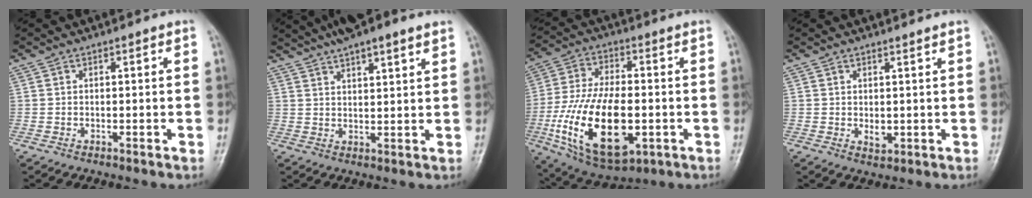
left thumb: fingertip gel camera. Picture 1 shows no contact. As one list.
[{"total": 10.5, "force": [7.6, 2.2, 6.9], "torque": [-0.096, 0.001, 0.118]}, {"total": 20.9, "force": [-4.2, 10.5, 17.5], "torque": [-0.330, 0.001, -0.058]}, {"total": 2.1, "force": [0.8, 0.9, 1.8], "torque": [-0.028, -0.012, 0.018]}]